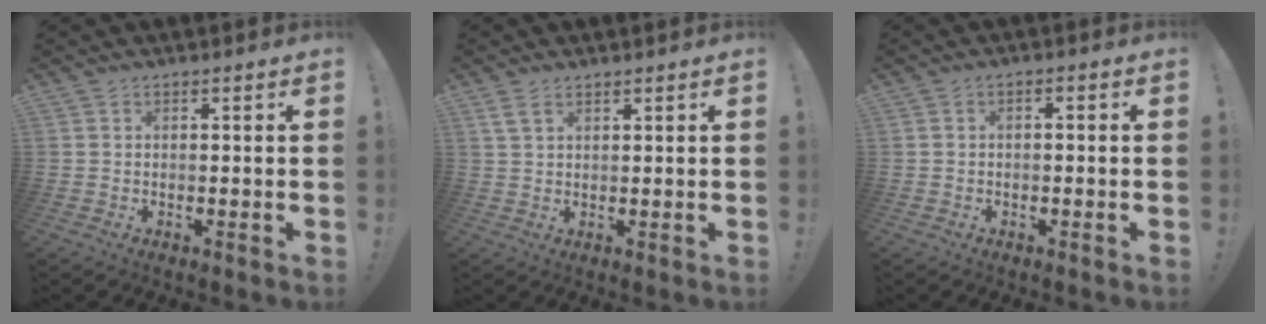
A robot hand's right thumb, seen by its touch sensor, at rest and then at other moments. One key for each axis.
{"total": 3.4, "fx": 2.0, "fy": 1.5, "fz": 2.3, "tx": -0.046, "ty": -0.003, "tz": 0.039}
{"total": 1.8, "fx": -1.5, "fy": 0.5, "fz": 0.9, "tx": -0.014, "ty": 0.009, "tz": -0.027}